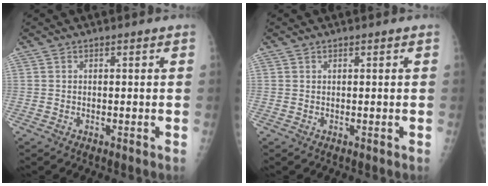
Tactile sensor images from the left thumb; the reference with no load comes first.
{"total": 0.0}